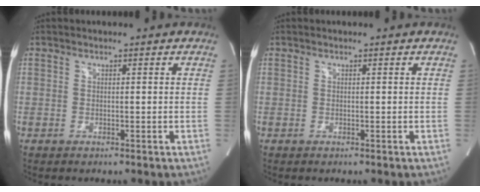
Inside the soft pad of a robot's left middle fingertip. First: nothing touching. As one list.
[{"total": 0.0}]